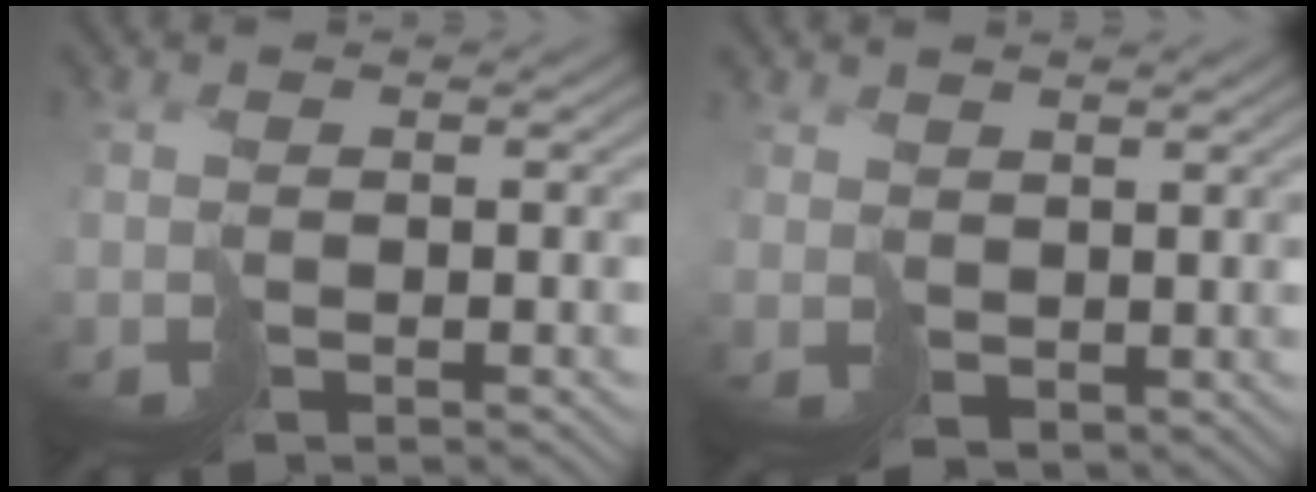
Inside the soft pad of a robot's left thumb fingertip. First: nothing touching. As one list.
[{"total": 2.0, "force": [1.7, 1.0, -0.4], "torque": [0.001, -0.004, 0.041]}]